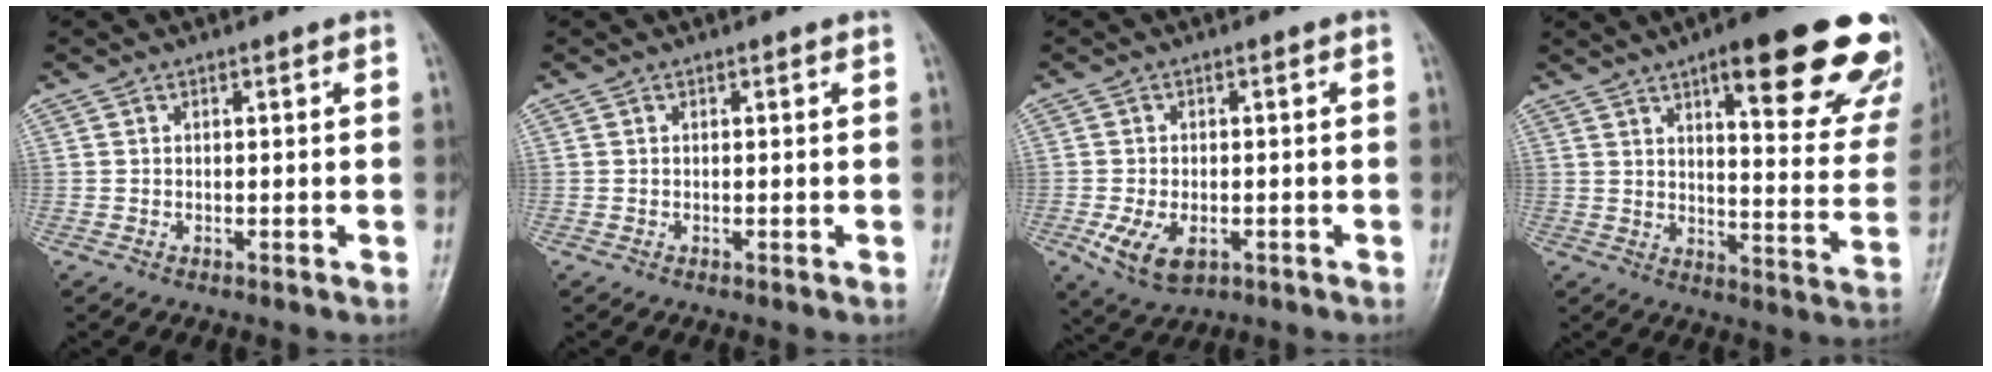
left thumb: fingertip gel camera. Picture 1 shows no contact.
{"total": 0.0}
{"total": 7.0, "force": [-2.5, 4.1, 5.1], "torque": [-0.096, -0.001, -0.035]}
{"total": 26.4, "force": [15.7, 7.1, 20.0], "torque": [-0.213, -0.054, 0.202]}